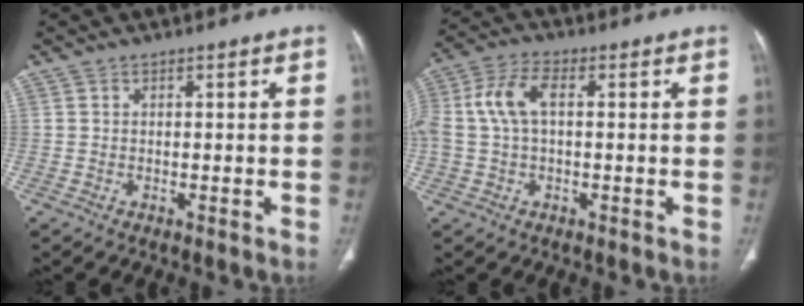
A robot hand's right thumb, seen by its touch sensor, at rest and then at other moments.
{"total": 8.7, "force": [1.0, 4.8, 7.1], "torque": [-0.166, 0.029, 0.016]}